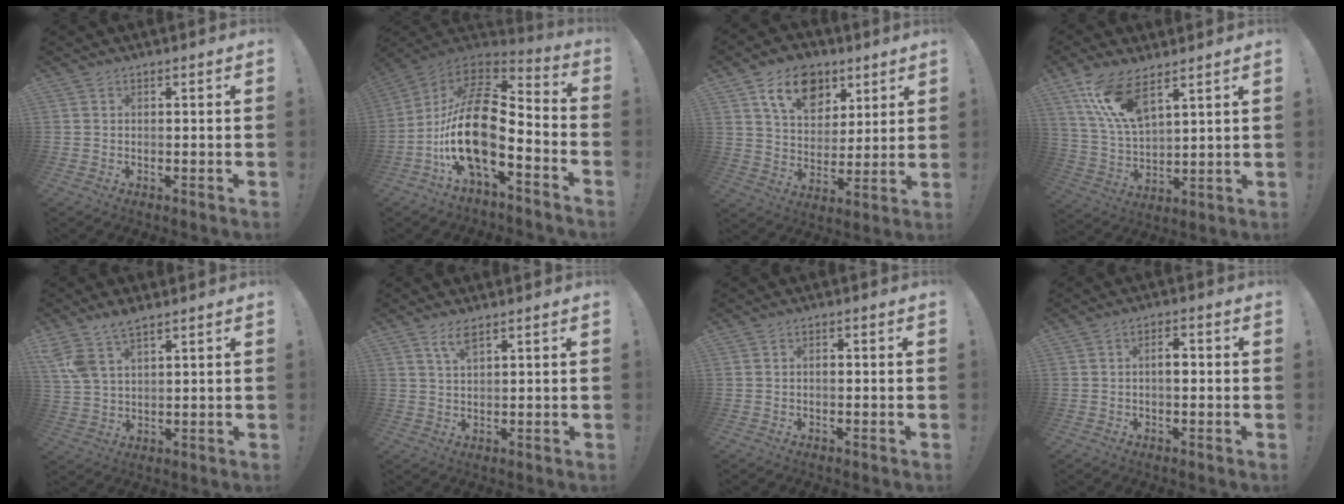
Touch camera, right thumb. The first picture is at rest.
{"total": 20.7, "force": [-4.9, 8.8, 18.1], "torque": [-0.371, 0.017, -0.085]}
{"total": 14.7, "force": [7.9, 10.1, 7.1], "torque": [-0.097, -0.036, 0.147]}
{"total": 13.0, "force": [8.5, 4.8, 8.5], "torque": [-0.174, -0.041, 0.159]}
{"total": 7.7, "force": [5.3, 3.5, 4.4], "torque": [-0.087, -0.014, 0.103]}
{"total": 4.2, "force": [2.8, 1.0, 3.0], "torque": [-0.057, -0.009, 0.048]}
{"total": 0.7, "force": [-0.2, 0.3, 0.6], "torque": [-0.012, 0.002, -0.005]}
{"total": 3.6, "force": [-0.3, 1.8, 3.1], "torque": [-0.041, 0.006, -0.010]}